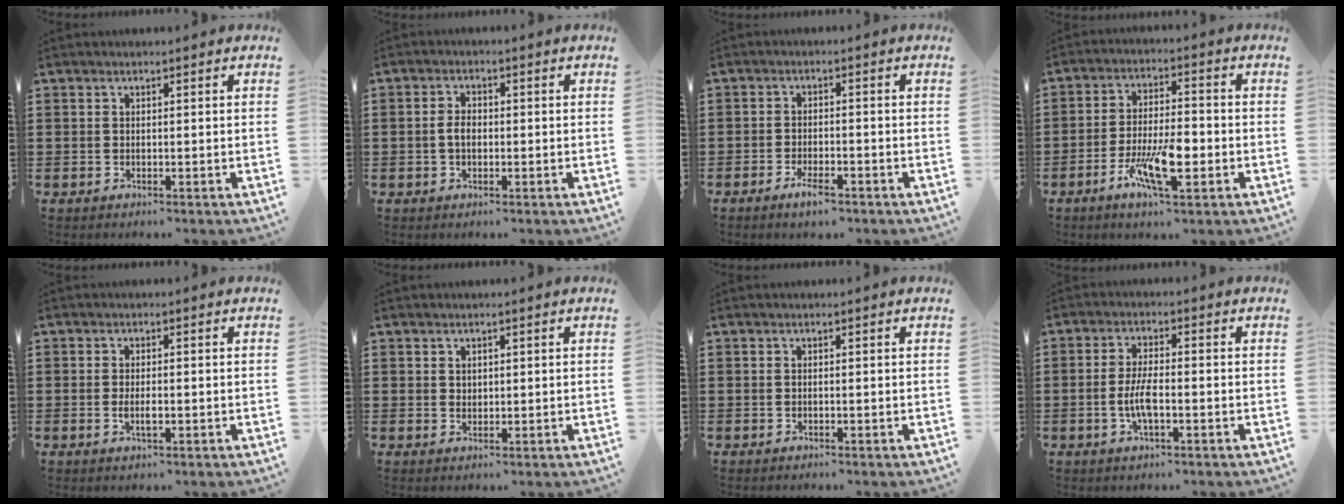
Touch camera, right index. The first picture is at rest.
{"total": 2.6, "force": [-0.3, 1.6, 2.1], "torque": [-0.048, 0.003, -0.010]}
{"total": 3.2, "force": [-2.1, 0.7, 2.2], "torque": [-0.044, -0.002, -0.039]}
{"total": 8.9, "force": [-3.7, 2.8, 7.6], "torque": [-0.153, -0.004, -0.068]}
{"total": 2.5, "force": [-0.5, 0.8, 2.3], "torque": [-0.042, 0.000, -0.010]}
{"total": 1.2, "force": [0.9, 0.8, 0.2], "torque": [-0.006, 0.004, 0.016]}
{"total": 0.0}
{"total": 4.9, "force": [-1.2, 1.5, 4.6], "torque": [-0.101, -0.002, -0.027]}